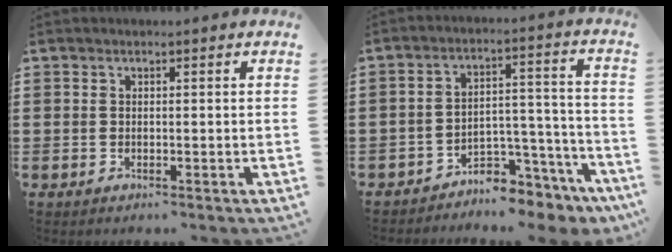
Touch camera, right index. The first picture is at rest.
{"total": 5.5, "force": [-5.1, 1.8, 1.2], "torque": [-0.023, 0.013, -0.100]}